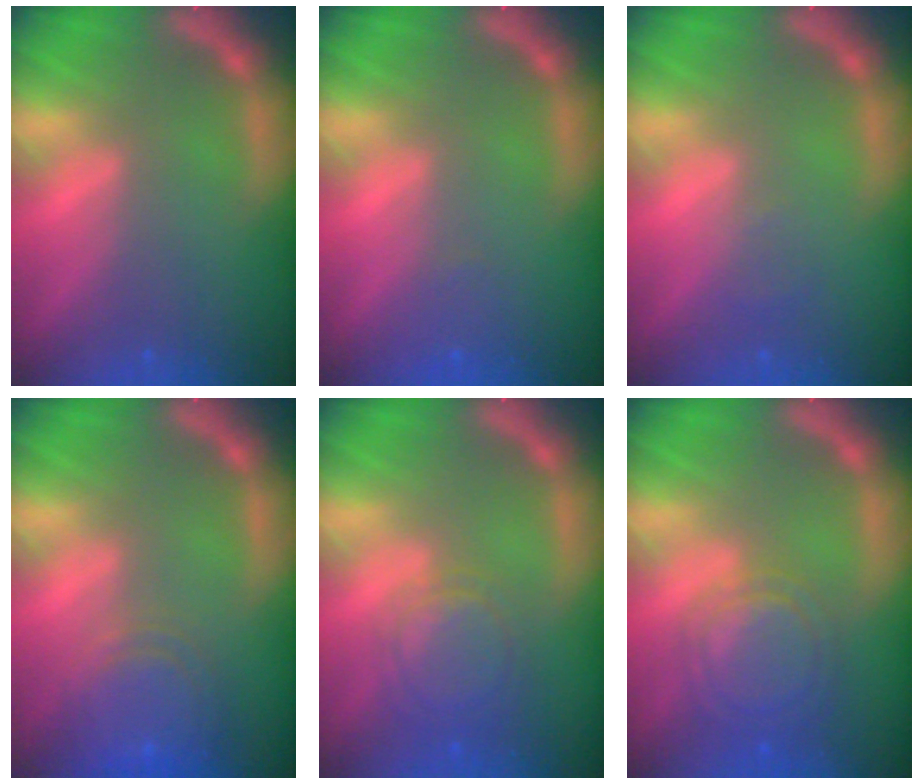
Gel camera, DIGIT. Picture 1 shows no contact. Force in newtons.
{"total": 1.0}
{"total": 0.9}
{"total": 6.5}
{"total": 5.1}
{"total": 6.5}